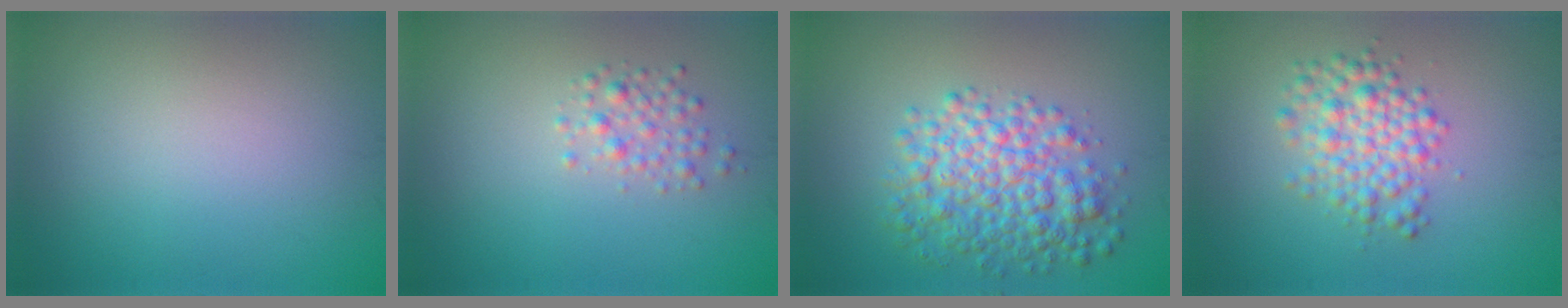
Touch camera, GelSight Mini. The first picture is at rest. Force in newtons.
{"total": 1.8, "press": 1.8, "slide": 0.1}
{"total": 6.1, "press": 6.1, "slide": 0.0}
{"total": 4.0, "press": 4.0, "slide": 0.1}